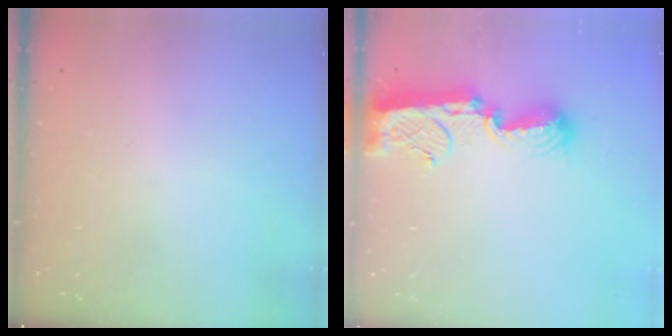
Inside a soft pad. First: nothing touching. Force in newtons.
{"total": 12.6, "press": 12.5, "slide": 1.0}